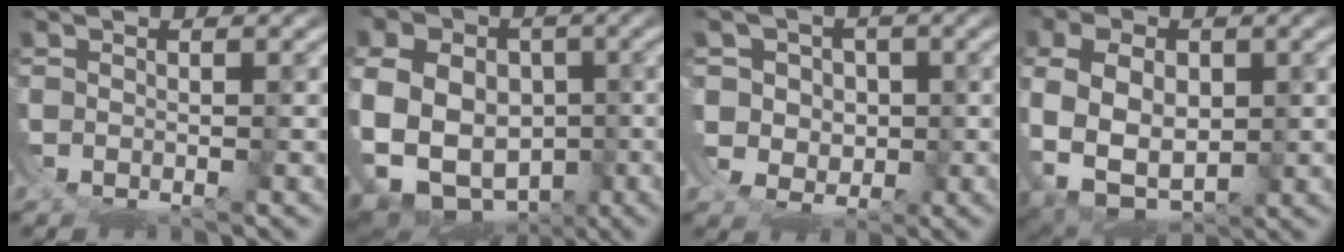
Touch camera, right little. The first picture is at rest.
{"total": 13.8, "force": [-3.2, 12.0, 6.1], "torque": [-0.172, -0.068, -0.042]}
{"total": 2.5, "force": [1.5, 2.1, 0.3], "torque": [-0.004, -0.015, 0.037]}
{"total": 9.7, "force": [-1.0, 8.3, 4.8], "torque": [-0.159, -0.044, -0.002]}